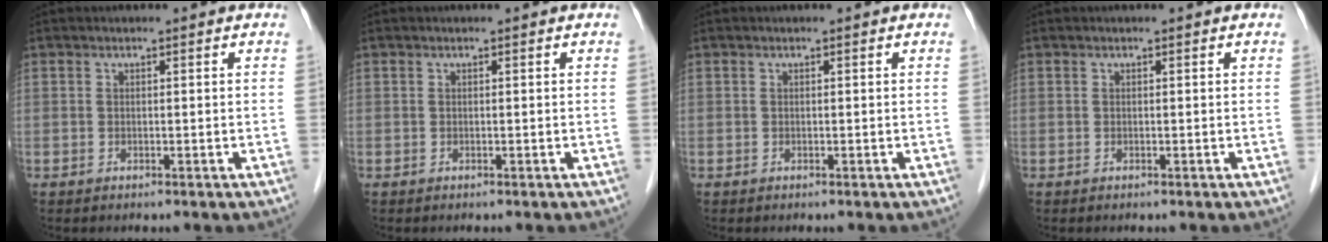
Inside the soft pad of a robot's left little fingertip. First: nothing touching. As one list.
[{"total": 0.0}, {"total": 0.0}, {"total": 0.0}]